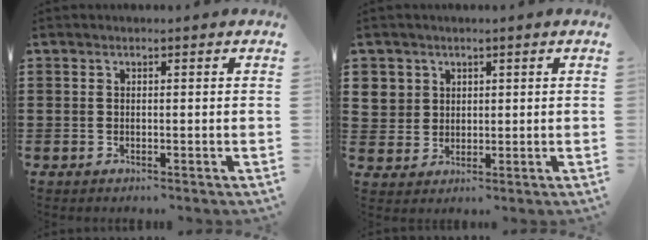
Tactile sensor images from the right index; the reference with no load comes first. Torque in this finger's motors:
{"motor_torque": [-0.43, 0.34, 0.08, 0.01]}